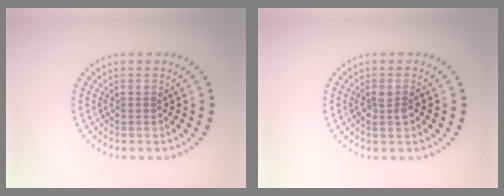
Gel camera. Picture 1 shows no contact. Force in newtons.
{"total": 1.3, "press": 1.3, "slide": 0.3}